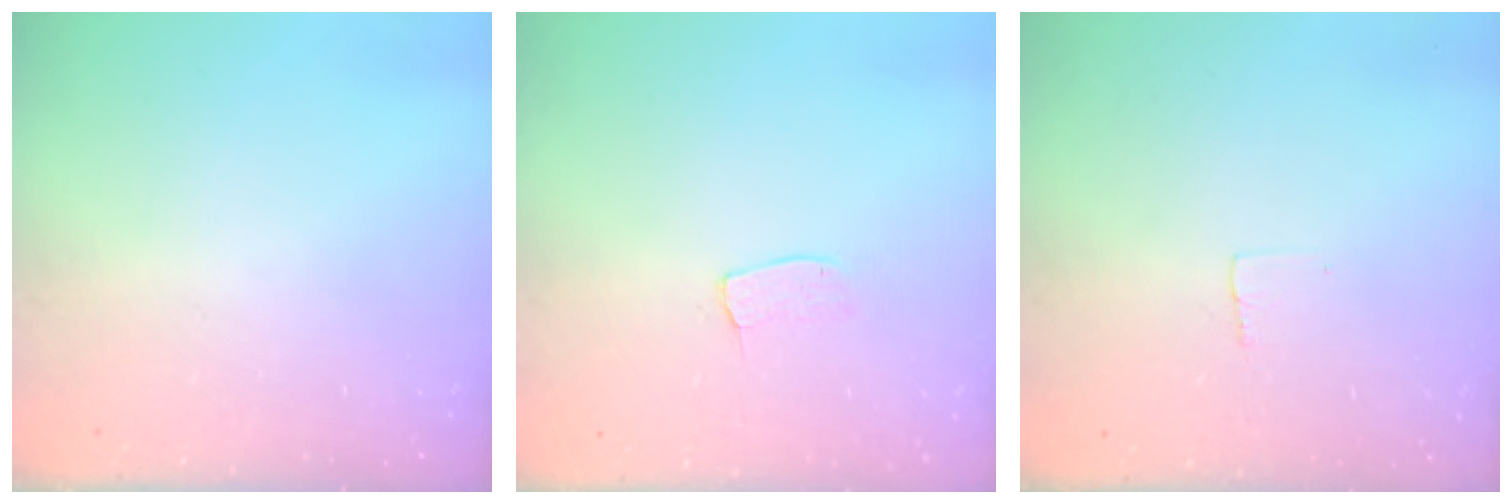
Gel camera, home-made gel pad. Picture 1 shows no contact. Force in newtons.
{"total": 4.6, "press": 4.6, "slide": 0.3}
{"total": 2.3, "press": 2.3, "slide": 0.1}